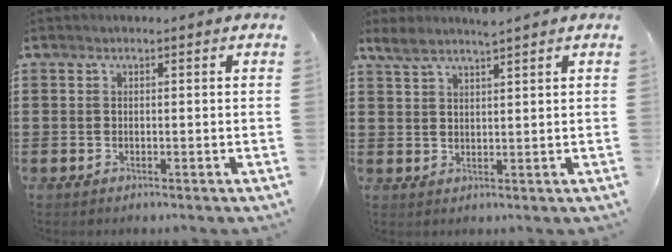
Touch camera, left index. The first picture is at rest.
{"total": 3.1, "force": [2.8, 0.0, 1.3], "torque": [-0.033, -0.002, 0.054]}